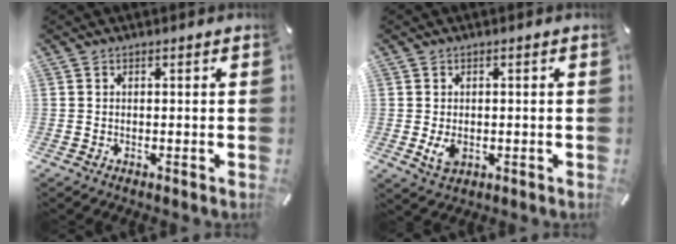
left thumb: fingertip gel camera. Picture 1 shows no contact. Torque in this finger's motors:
{"motor_torque": [-0.06, 0.07, -0.33, 0.02, -0.12]}